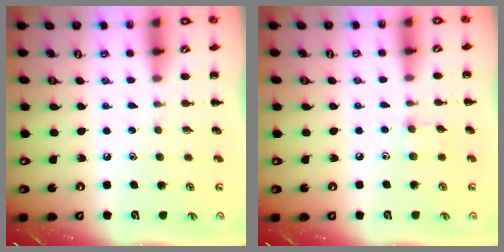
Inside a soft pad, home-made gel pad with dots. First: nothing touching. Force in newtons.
{"total": 3.8, "press": 3.5, "slide": 1.3}